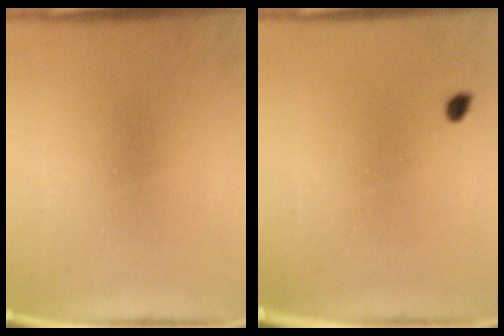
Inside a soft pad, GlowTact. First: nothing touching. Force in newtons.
{"total": 0.9}